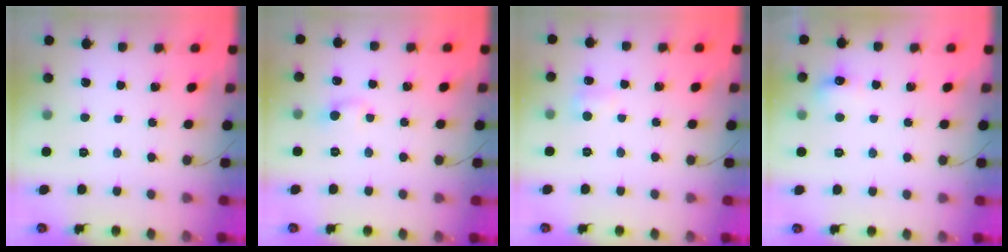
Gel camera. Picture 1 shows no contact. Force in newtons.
{"total": 3.8, "press": 3.6, "slide": 1.2}
{"total": 5.3, "press": 5.0, "slide": 1.6}
{"total": 5.9, "press": 5.7, "slide": 1.6}